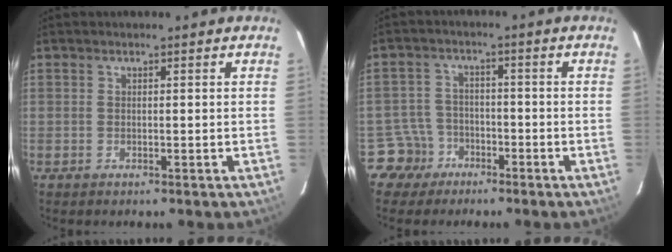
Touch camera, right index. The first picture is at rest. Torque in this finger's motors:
{"motor_torque": [-0.05, -0.19, -0.40, -0.21]}